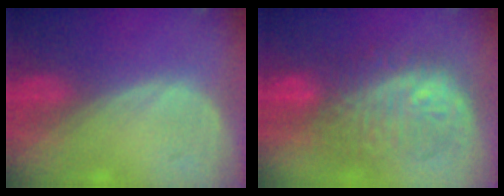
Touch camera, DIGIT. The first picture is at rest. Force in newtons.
{"total": 10.4, "press": 10.1, "slide": 2.6}